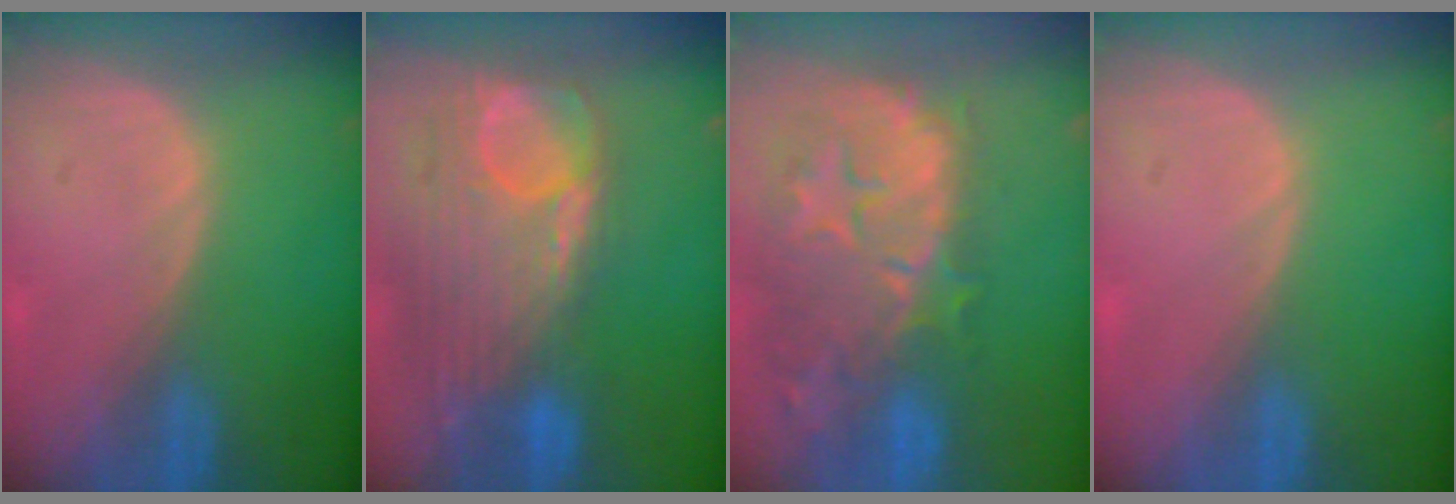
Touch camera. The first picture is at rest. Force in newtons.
{"total": 12.7, "press": 10.7, "slide": 6.8}
{"total": 13.4, "press": 11.7, "slide": 6.4}
{"total": 0.0}